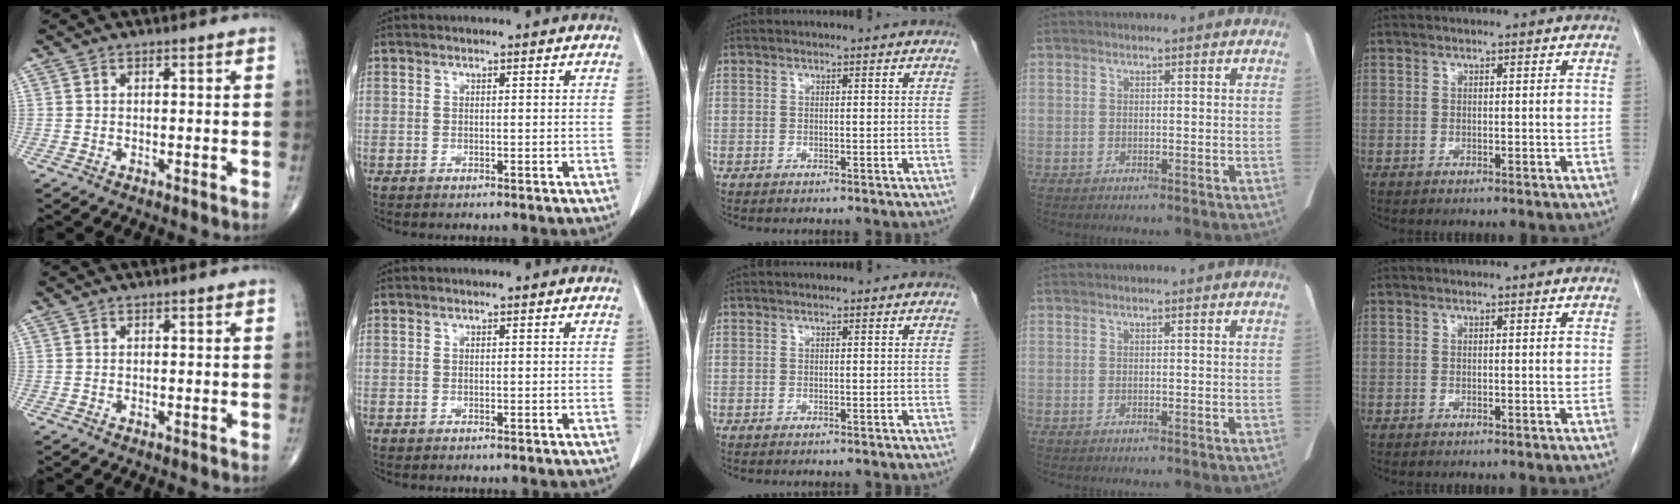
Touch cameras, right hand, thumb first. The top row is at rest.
{}